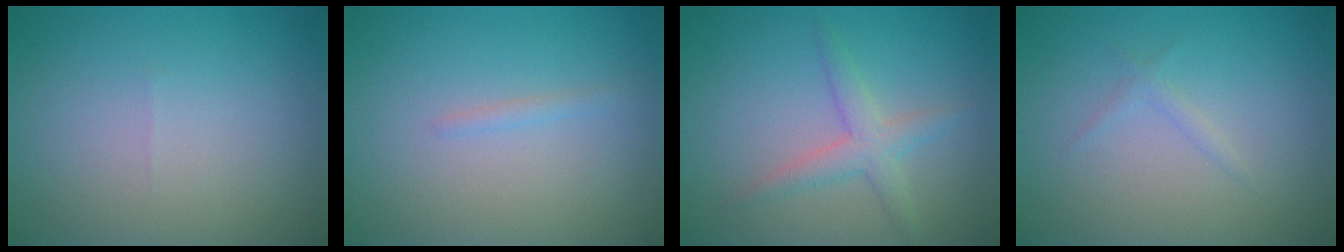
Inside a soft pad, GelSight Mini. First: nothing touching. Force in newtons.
{"total": 0.7, "press": 0.7, "slide": 0.1}
{"total": 2.5, "press": 2.5, "slide": 0.1}
{"total": 0.8, "press": 0.8, "slide": 0.1}